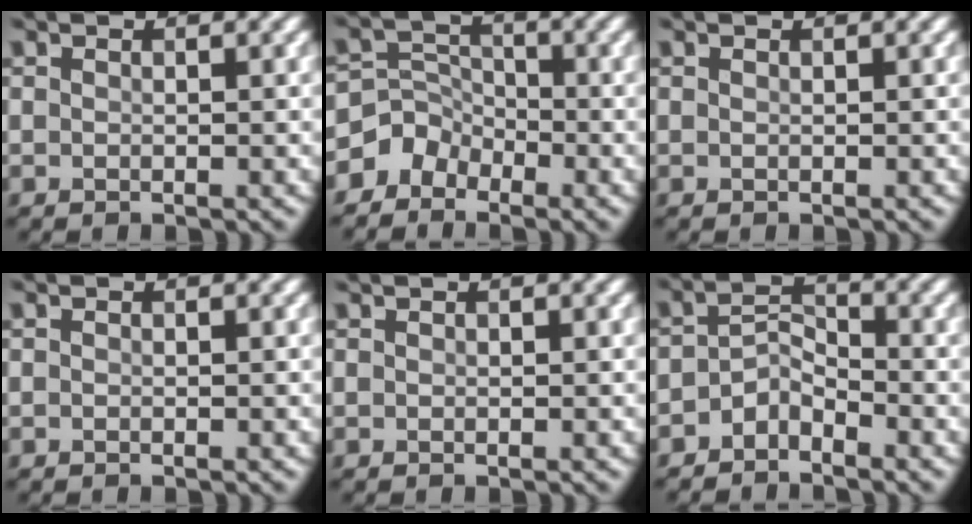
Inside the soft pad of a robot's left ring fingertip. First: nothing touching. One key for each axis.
{"total": 3.3, "fx": -2.4, "fy": 2.3, "fz": 0.4, "tx": 0.013, "ty": 0.015, "tz": -0.056}
{"total": 0.0}
{"total": 0.0}
{"total": 0.0}
{"total": 2.4, "fx": -1.7, "fy": 1.3, "fz": 1.3, "tx": -0.023, "ty": 0.012, "tz": -0.036}